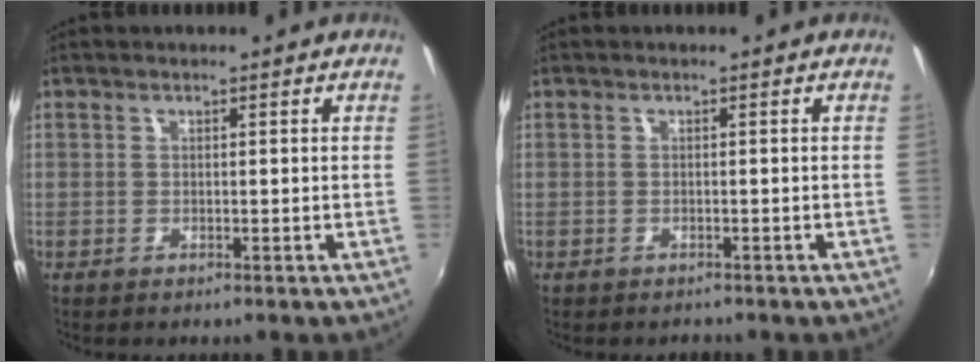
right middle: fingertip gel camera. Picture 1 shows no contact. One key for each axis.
{"total": 0.9, "fx": -0.8, "fy": 0.5, "fz": 0.0, "tx": -0.005, "ty": -0.001, "tz": -0.011}